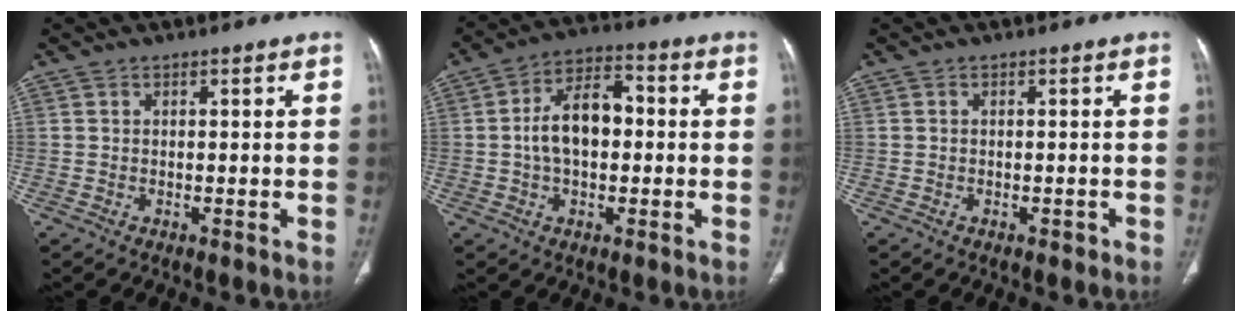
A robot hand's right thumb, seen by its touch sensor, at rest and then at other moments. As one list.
[{"total": 10.8, "force": [0.1, 6.4, 8.7], "torque": [-0.144, 0.030, -0.006]}, {"total": 0.7, "force": [-0.4, 0.5, 0.3], "torque": [-0.002, 0.001, -0.006]}]